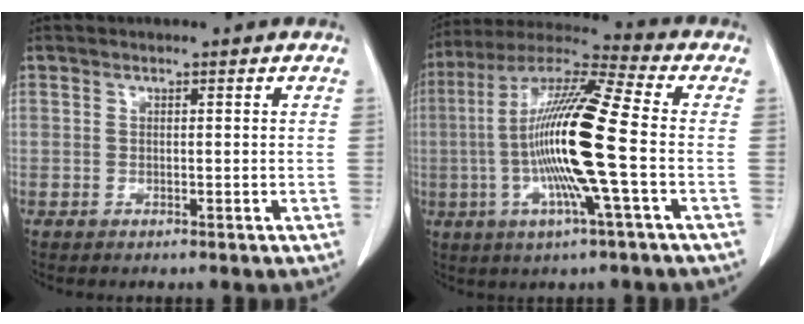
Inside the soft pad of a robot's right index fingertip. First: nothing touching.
{"total": 17.9, "force": [-2.4, 0.3, 17.8], "torque": [-0.353, -0.002, -0.058]}